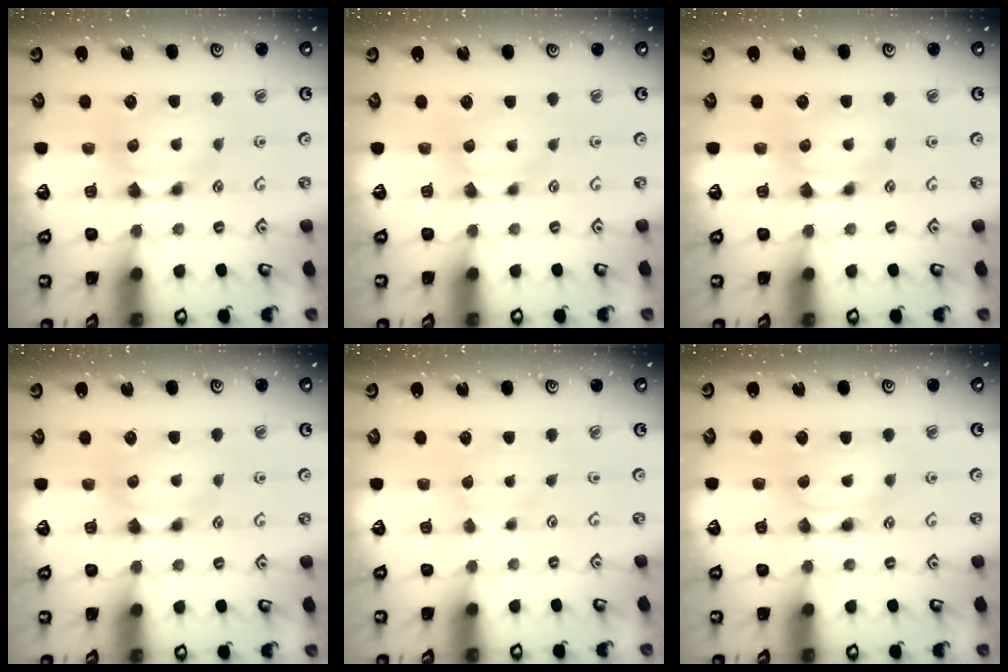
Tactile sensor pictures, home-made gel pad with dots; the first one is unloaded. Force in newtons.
{"total": 1.1, "press": 1.0, "slide": 0.2}
{"total": 0.0}
{"total": 0.0}
{"total": 1.1, "press": 1.0, "slide": 0.6}
{"total": 1.5, "press": 1.5, "slide": 0.2}